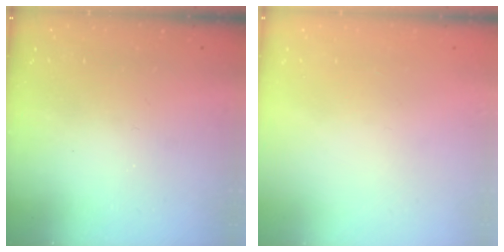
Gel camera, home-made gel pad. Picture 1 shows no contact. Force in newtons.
{"total": 0.0}